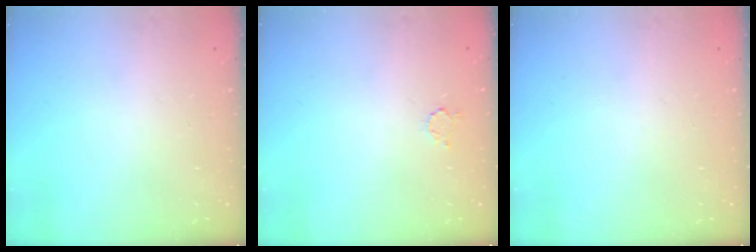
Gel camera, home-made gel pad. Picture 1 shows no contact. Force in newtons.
{"total": 2.3, "press": 2.3, "slide": 0.3}
{"total": 0.0}